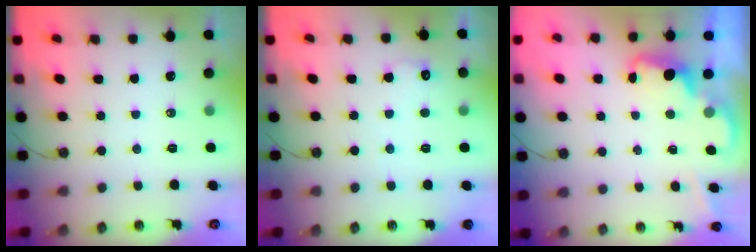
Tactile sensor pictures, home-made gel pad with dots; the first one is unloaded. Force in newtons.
{"total": 5.5, "press": 5.5, "slide": 0.6}
{"total": 2.0, "press": 1.9, "slide": 0.6}